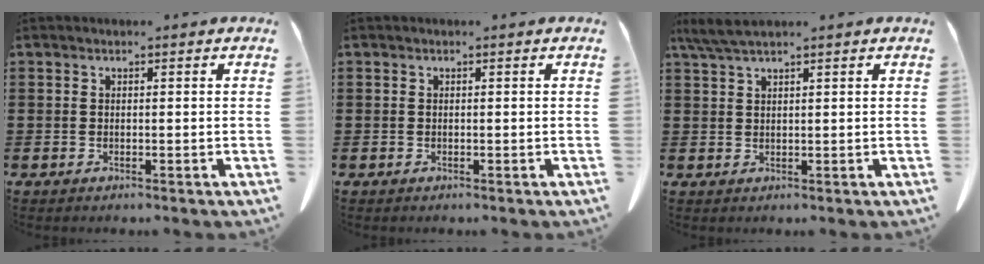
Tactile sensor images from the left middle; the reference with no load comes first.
{"total": 0.0}
{"total": 3.4, "force": [2.6, 0.2, 2.2], "torque": [-0.048, -0.001, 0.050]}